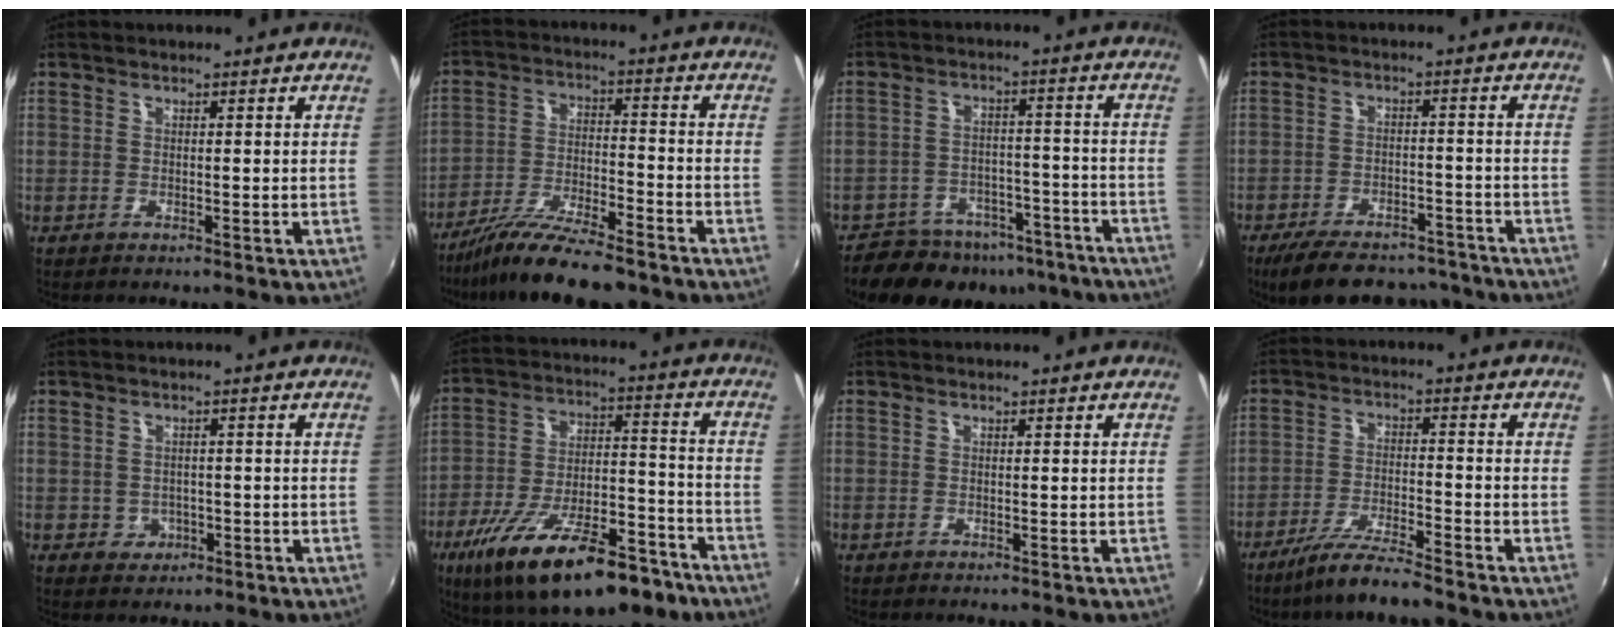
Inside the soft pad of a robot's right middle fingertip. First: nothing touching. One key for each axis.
{"total": 13.5, "fx": -11.2, "fy": 2.2, "fz": 7.3, "tx": -0.150, "ty": -0.024, "tz": -0.195}
{"total": 19.4, "fx": -15.0, "fy": 9.3, "fz": 8.1, "tx": -0.166, "ty": 0.008, "tz": -0.192}
{"total": 16.3, "fx": -13.4, "fy": 6.1, "fz": 7.0, "tx": -0.148, "ty": -0.001, "tz": -0.184}
{"total": 3.1, "fx": -0.9, "fy": 2.9, "fz": 0.8, "tx": -0.020, "ty": 0.003, "tz": -0.007}
{"total": 24.6, "fx": -15.9, "fy": 9.3, "fz": 16.4, "tx": -0.285, "ty": -0.024, "tz": -0.237}
{"total": 0.0}
{"total": 8.8, "fx": -7.3, "fy": 0.4, "fz": 4.8, "tx": -0.107, "ty": -0.010, "tz": -0.129}